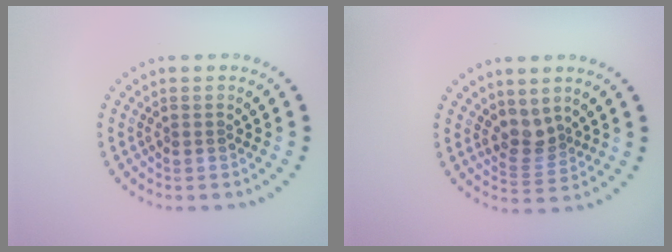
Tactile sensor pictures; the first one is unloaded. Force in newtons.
{"total": 2.3, "press": 1.8, "slide": 1.6}